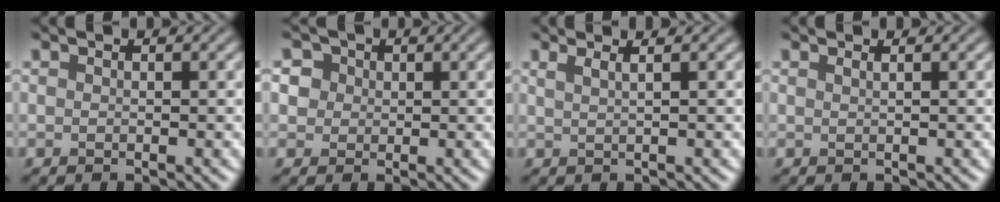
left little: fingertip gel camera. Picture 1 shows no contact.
{"total": 4.9, "force": [2.1, 3.9, 2.2], "torque": [-0.048, 0.015, 0.022]}
{"total": 1.1, "force": [0.7, 0.2, 0.9], "torque": [-0.009, 0.003, 0.004]}
{"total": 0.0}